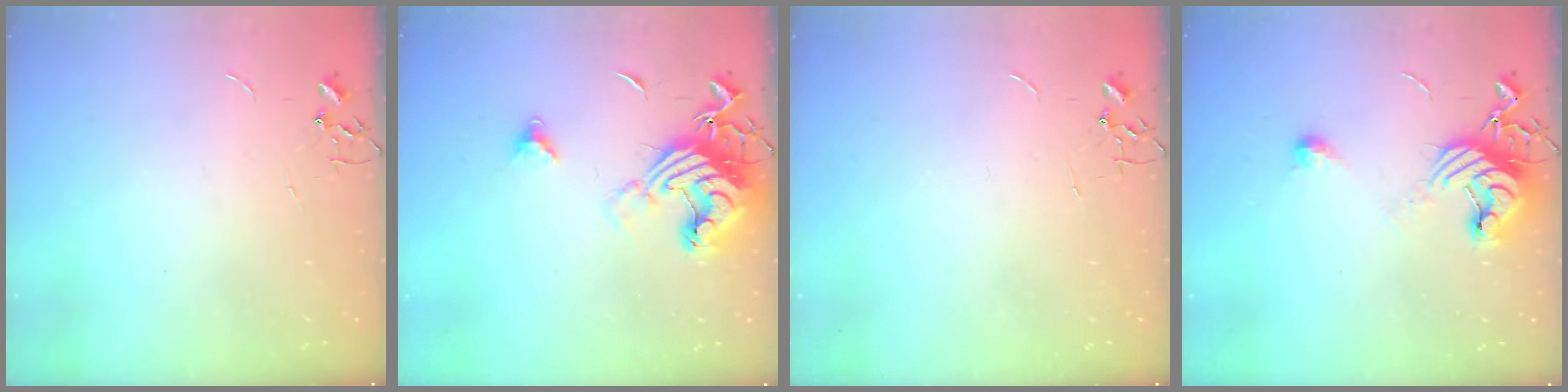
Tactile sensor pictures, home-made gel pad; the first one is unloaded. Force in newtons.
{"total": 16.2, "press": 16.1, "slide": 2.0}
{"total": 0.0}
{"total": 11.4, "press": 11.4, "slide": 0.9}